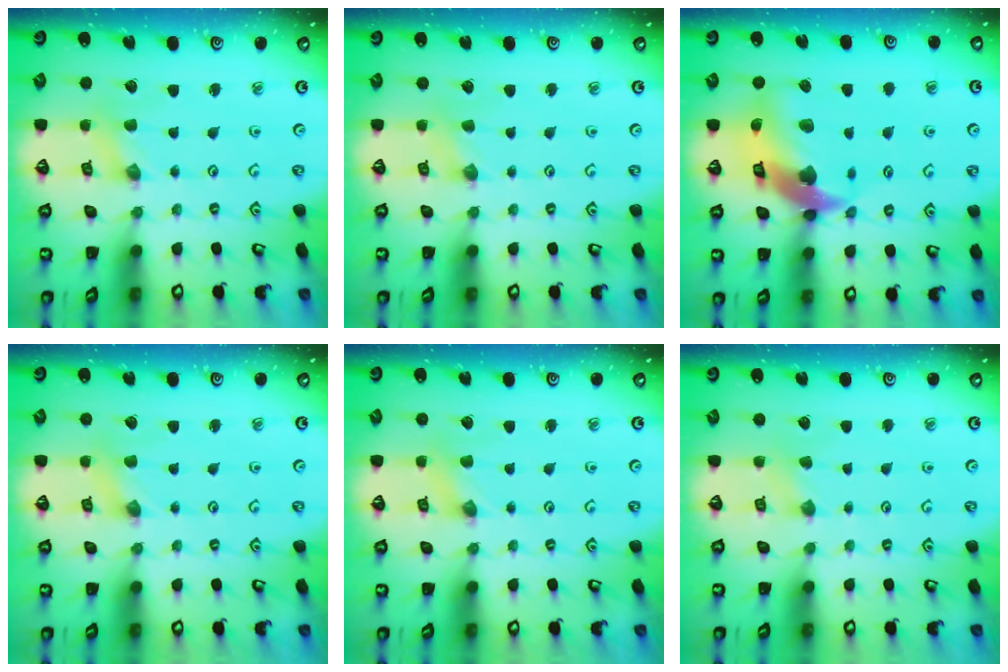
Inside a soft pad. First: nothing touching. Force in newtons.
{"total": 1.5, "press": 1.4, "slide": 0.3}
{"total": 15.9, "press": 15.8, "slide": 2.1}
{"total": 0.0}
{"total": 0.0}
{"total": 1.2, "press": 1.1, "slide": 0.3}